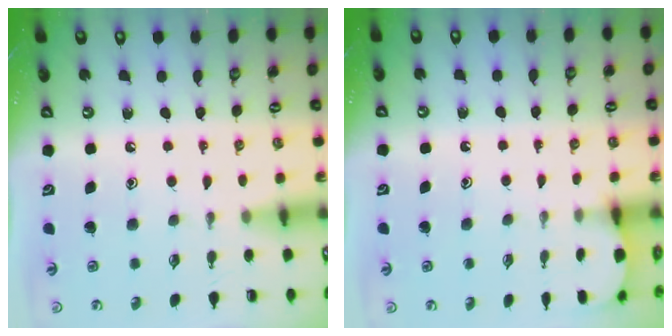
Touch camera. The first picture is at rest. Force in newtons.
{"total": 2.1, "press": 2.1, "slide": 0.2}